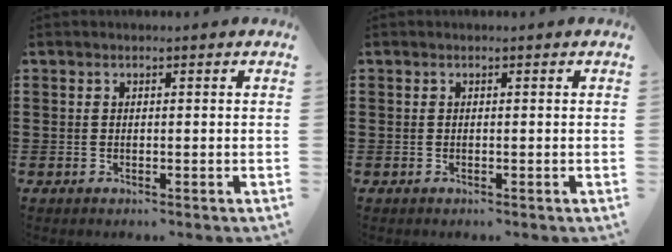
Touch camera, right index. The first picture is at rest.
{"total": 0.0}